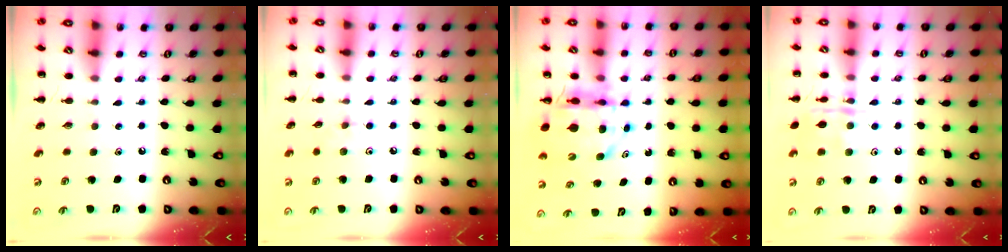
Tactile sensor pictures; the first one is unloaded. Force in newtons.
{"total": 5.6, "press": 5.2, "slide": 2.0}
{"total": 7.4, "press": 7.0, "slide": 2.2}
{"total": 11.1, "press": 11.1, "slide": 0.6}